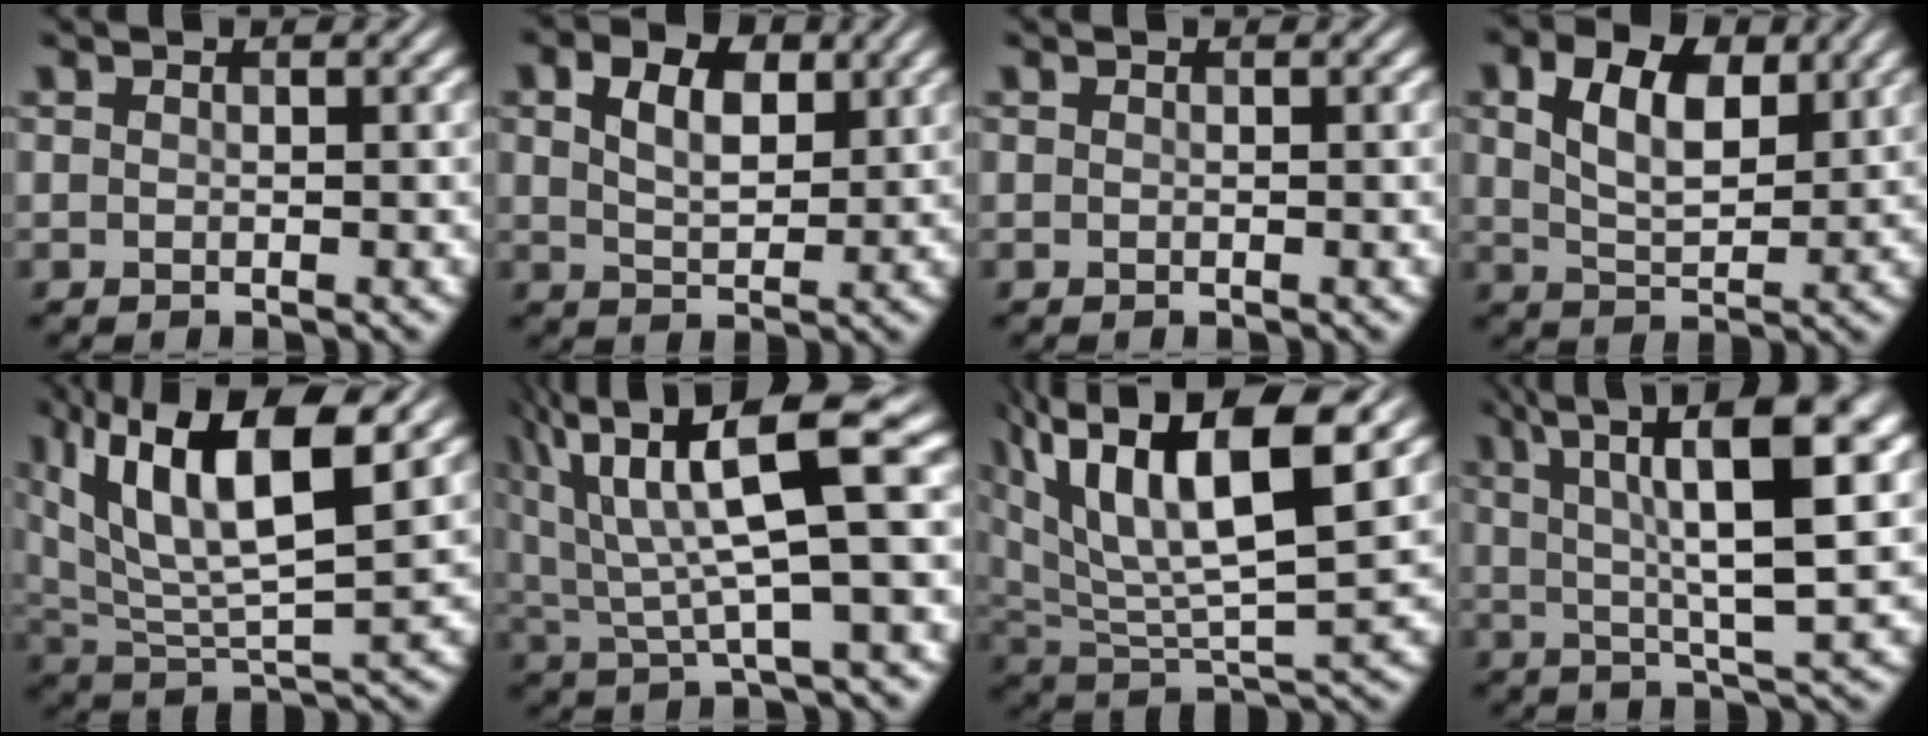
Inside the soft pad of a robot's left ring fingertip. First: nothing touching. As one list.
[{"total": 4.9, "force": [2.1, 2.8, 3.4], "torque": [-0.058, 0.003, 0.031]}, {"total": 0.0}, {"total": 6.3, "force": [2.5, 3.6, 4.6], "torque": [-0.089, 0.003, 0.042]}, {"total": 11.2, "force": [5.5, 3.4, 9.1], "torque": [-0.171, 0.008, 0.100]}, {"total": 11.1, "force": [4.5, 2.4, 9.9], "torque": [-0.185, 0.020, 0.085]}, {"total": 13.0, "force": [6.7, 4.0, 10.4], "torque": [-0.196, 0.019, 0.118]}, {"total": 10.9, "force": [4.1, 2.4, 9.8], "torque": [-0.150, 0.021, 0.063]}]